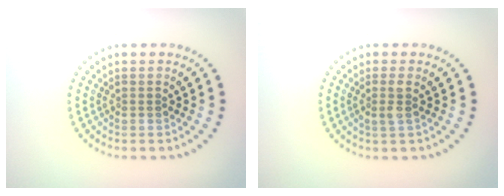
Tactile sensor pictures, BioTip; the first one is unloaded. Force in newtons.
{"total": 1.5, "press": 1.2, "slide": 0.8}